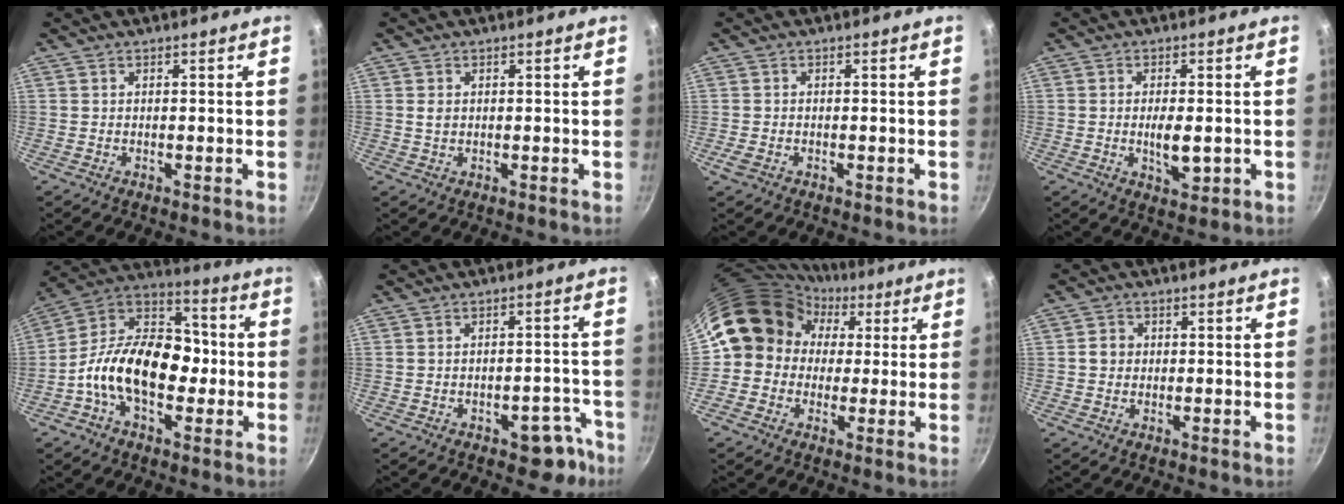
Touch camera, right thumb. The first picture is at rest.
{"total": 1.7, "force": [0.2, 1.4, 1.0], "torque": [-0.015, 0.001, 0.005]}
{"total": 1.7, "force": [-0.8, 1.1, 1.0], "torque": [-0.024, 0.000, -0.015]}
{"total": 5.2, "force": [-0.8, 2.3, 4.7], "torque": [-0.071, -0.002, -0.009]}
{"total": 19.7, "force": [-3.2, 12.6, 14.8], "torque": [-0.205, 0.052, -0.078]}
{"total": 6.9, "force": [-4.2, 4.0, 3.8], "torque": [0.004, 0.048, -0.032]}
{"total": 13.1, "force": [2.2, 11.8, 5.5], "torque": [-0.050, 0.032, 0.019]}
{"total": 2.5, "force": [0.1, 2.3, 1.0], "torque": [-0.004, 0.006, -0.002]}